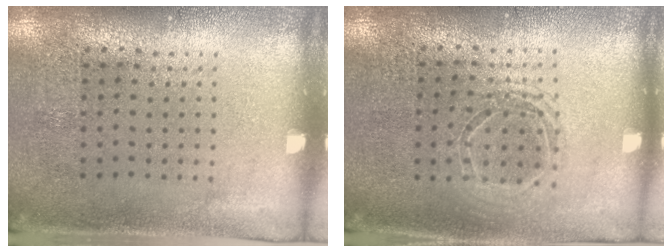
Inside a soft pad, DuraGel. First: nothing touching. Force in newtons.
{"total": 1.5, "press": 1.3, "slide": 0.7}